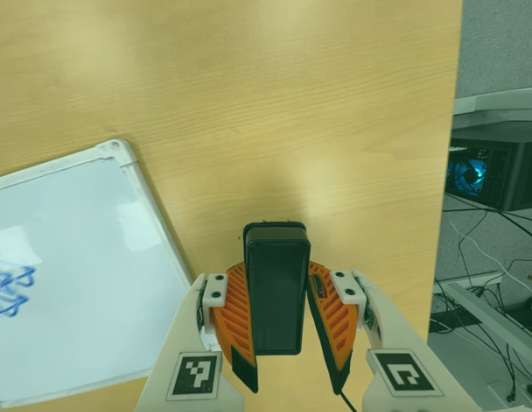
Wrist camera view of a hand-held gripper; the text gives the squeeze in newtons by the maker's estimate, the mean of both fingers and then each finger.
{"total": 8.7, "left": 7.0, "right": 10.4}